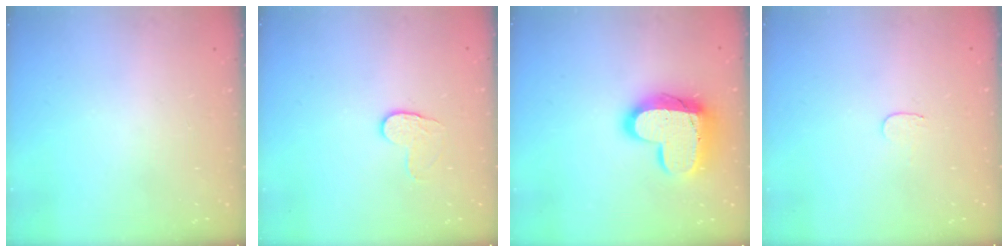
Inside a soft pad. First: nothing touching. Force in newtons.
{"total": 4.3, "press": 4.3, "slide": 0.4}
{"total": 16.3, "press": 16.2, "slide": 1.4}
{"total": 3.4, "press": 3.4, "slide": 0.4}